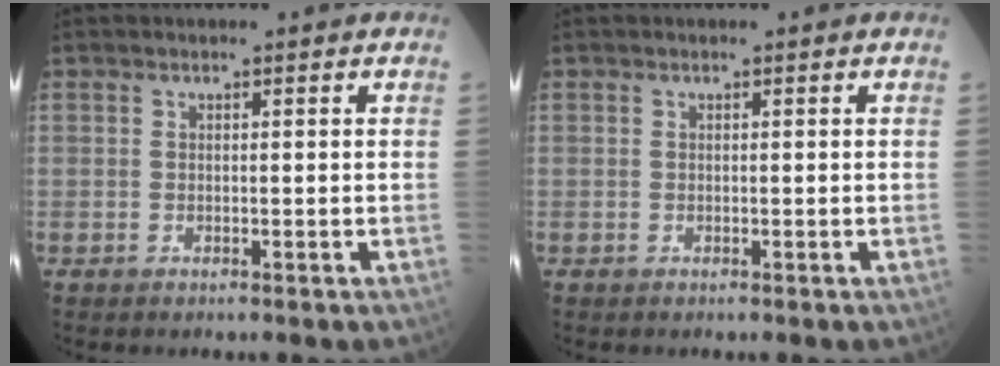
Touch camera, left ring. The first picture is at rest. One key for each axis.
{"total": 0.0}